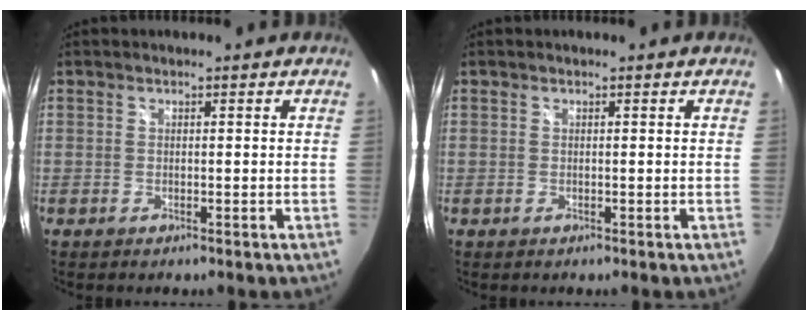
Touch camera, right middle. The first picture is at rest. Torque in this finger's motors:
{"motor_torque": [-0.06, 0.15, -0.03, 0.00]}